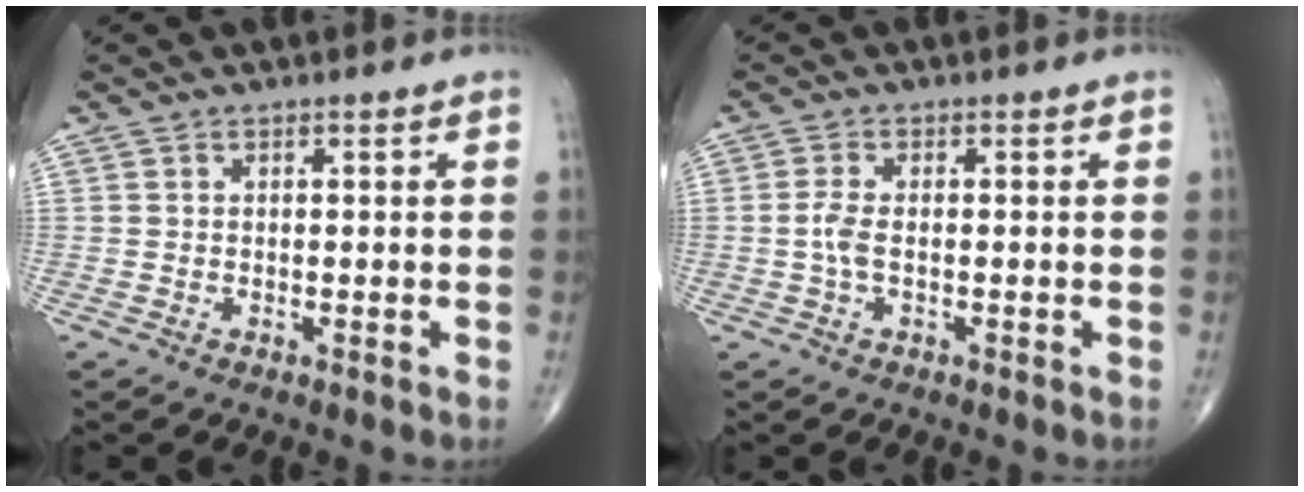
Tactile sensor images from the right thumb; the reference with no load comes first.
{"total": 3.0, "force": [-0.3, 1.3, 2.7], "torque": [-0.069, 0.004, -0.008]}